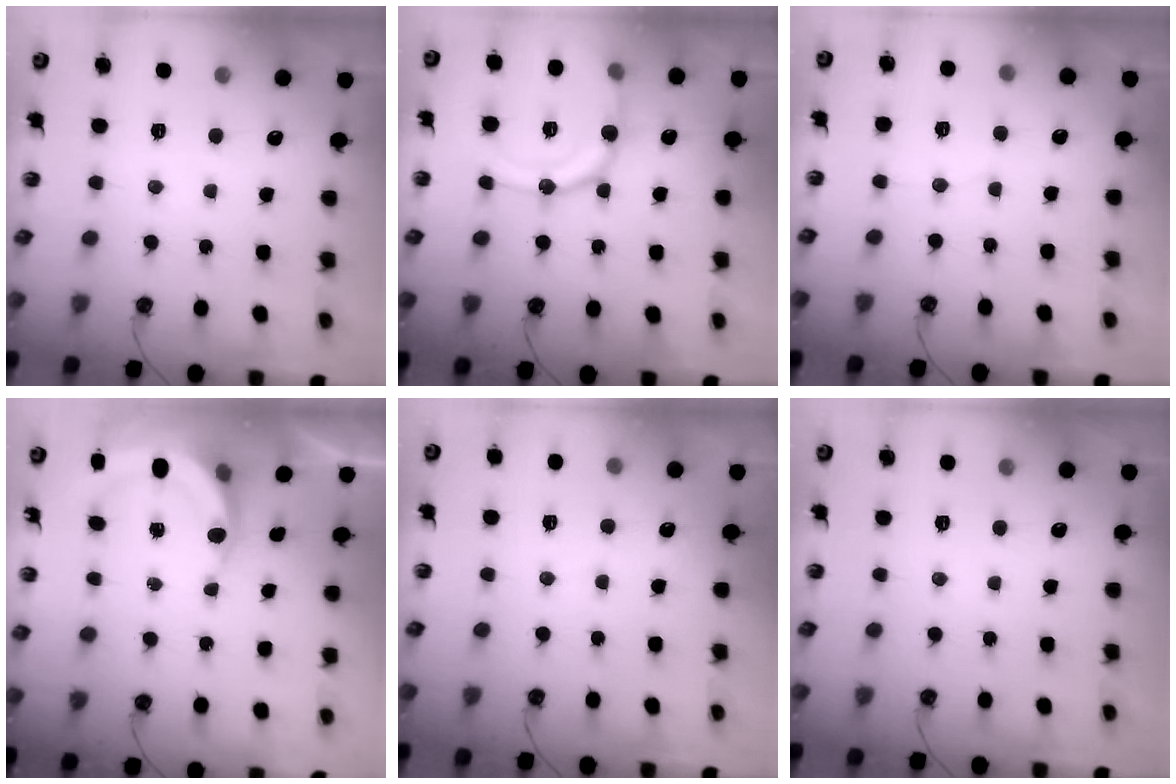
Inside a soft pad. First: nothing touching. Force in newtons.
{"total": 17.2, "press": 16.9, "slide": 3.6}
{"total": 3.4, "press": 3.3, "slide": 0.4}
{"total": 6.4, "press": 6.2, "slide": 1.4}
{"total": 2.7, "press": 2.6, "slide": 0.2}
{"total": 0.0}